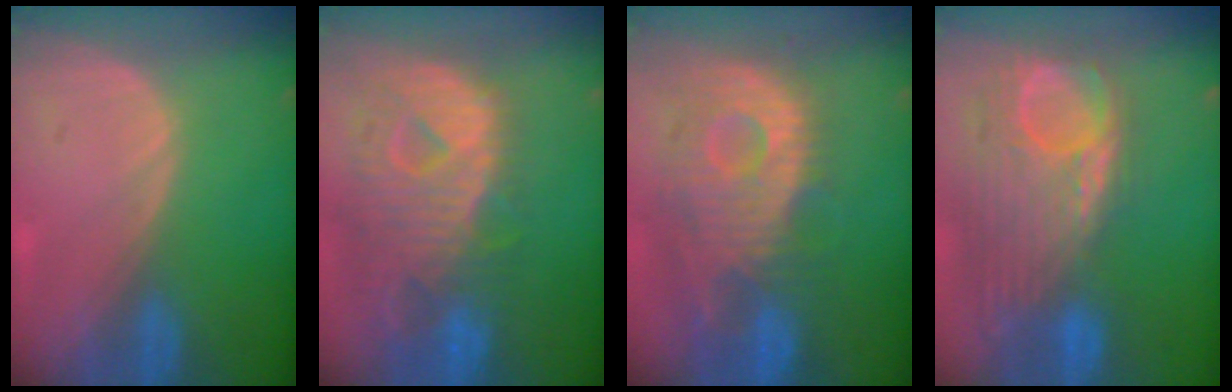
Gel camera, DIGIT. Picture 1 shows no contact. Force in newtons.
{"total": 12.8, "press": 11.0, "slide": 6.6}
{"total": 12.2, "press": 10.8, "slide": 5.6}
{"total": 12.5, "press": 10.6, "slide": 6.6}